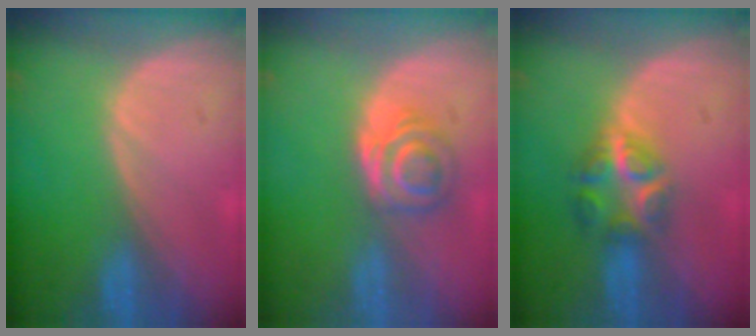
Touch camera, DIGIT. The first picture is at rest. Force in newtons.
{"total": 5.2, "press": 4.8, "slide": 2.1}
{"total": 5.8, "press": 5.6, "slide": 1.5}